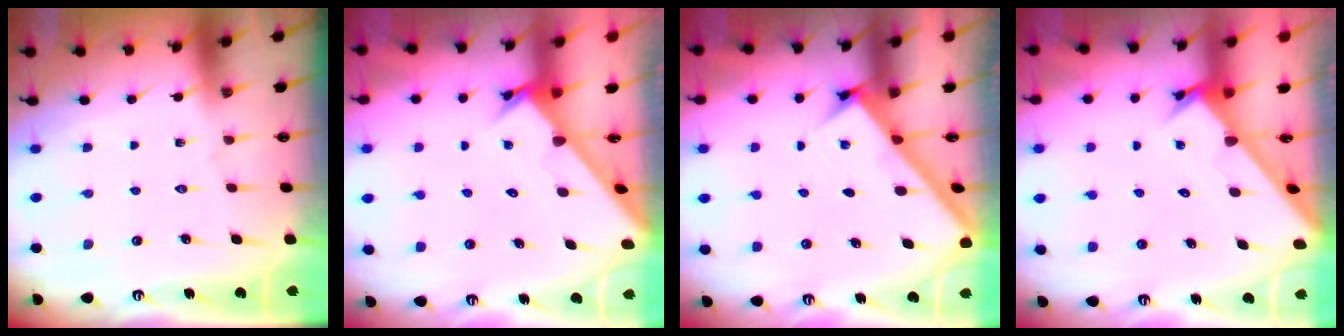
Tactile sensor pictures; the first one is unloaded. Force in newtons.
{"total": 2.2, "press": 2.2, "slide": 0.1}
{"total": 2.5, "press": 2.5, "slide": 0.3}
{"total": 2.2, "press": 2.2, "slide": 0.1}